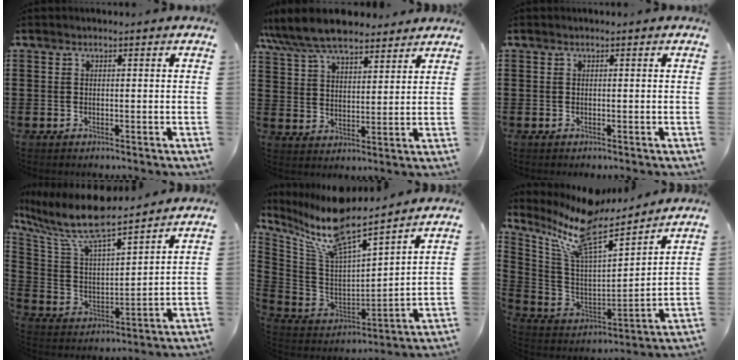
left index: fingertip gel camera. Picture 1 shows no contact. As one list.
[{"total": 8.4, "force": [7.5, 2.2, 3.0], "torque": [-0.086, -0.020, 0.139]}, {"total": 0.0}, {"total": 10.4, "force": [8.7, 1.4, 5.5], "torque": [-0.142, -0.049, 0.150]}, {"total": 10.2, "force": [8.1, 1.8, 5.9], "torque": [-0.157, -0.051, 0.132]}, {"total": 11.0, "force": [8.6, 2.2, 6.4], "torque": [-0.166, -0.050, 0.143]}]